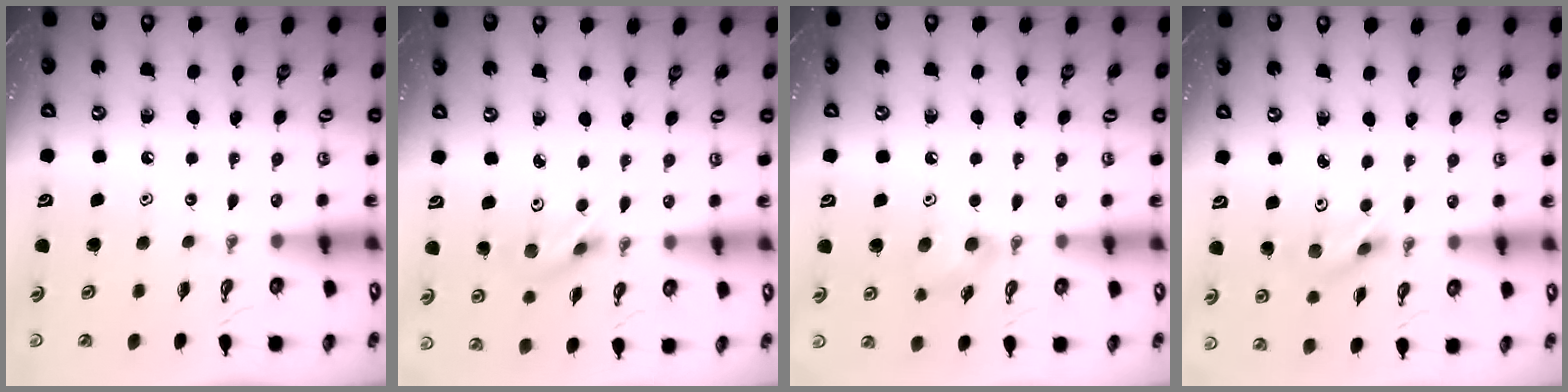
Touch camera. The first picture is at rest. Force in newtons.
{"total": 3.8, "press": 3.0, "slide": 2.3}
{"total": 7.8, "press": 7.4, "slide": 2.3}
{"total": 3.9, "press": 3.2, "slide": 2.2}